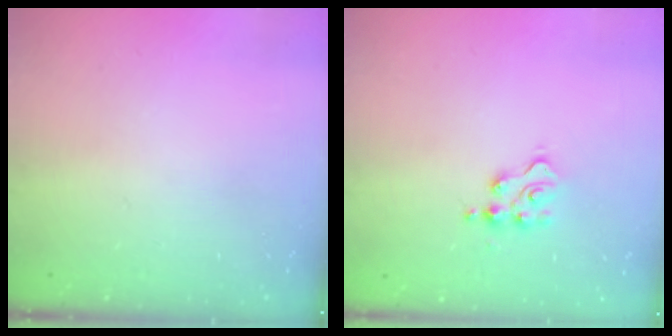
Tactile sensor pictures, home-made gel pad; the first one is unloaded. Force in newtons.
{"total": 3.7, "press": 3.7, "slide": 0.5}